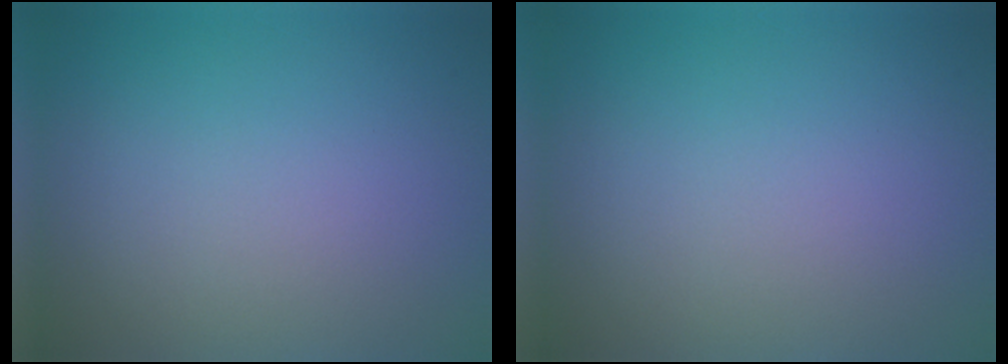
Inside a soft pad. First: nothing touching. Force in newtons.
{"total": 0.0}